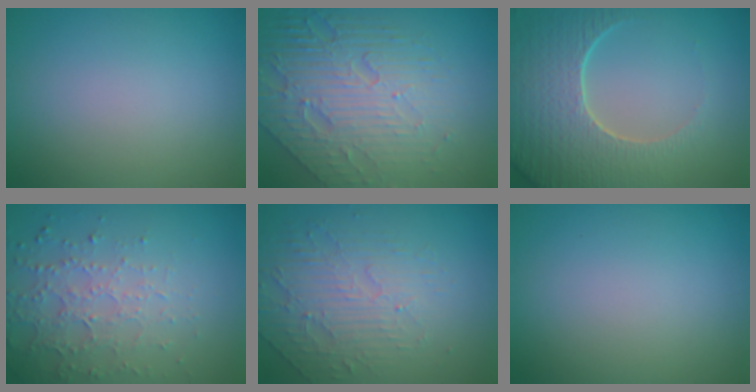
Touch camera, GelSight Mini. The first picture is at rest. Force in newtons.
{"total": 8.3, "press": 5.6, "slide": 6.0}
{"total": 6.6, "press": 5.4, "slide": 3.8}
{"total": 4.7, "press": 3.4, "slide": 3.3}
{"total": 4.7, "press": 3.3, "slide": 3.3}
{"total": 0.0}